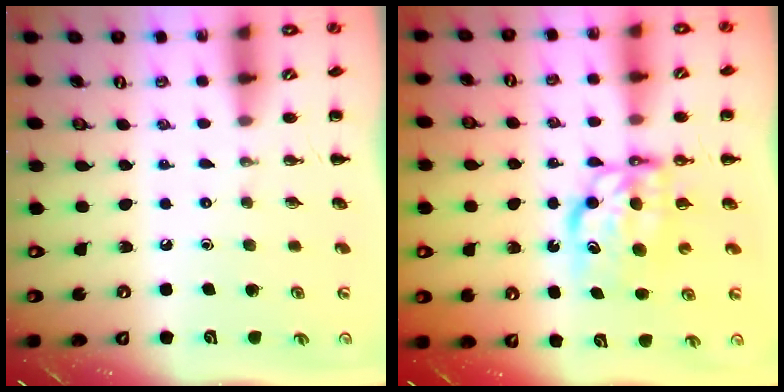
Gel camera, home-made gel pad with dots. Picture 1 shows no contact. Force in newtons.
{"total": 6.7, "press": 6.6, "slide": 1.2}